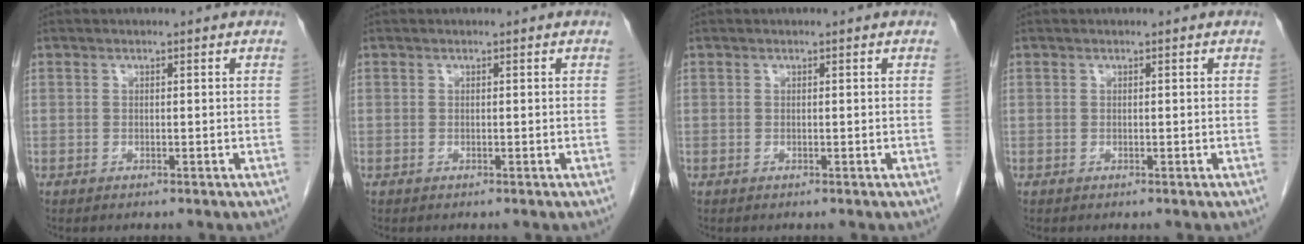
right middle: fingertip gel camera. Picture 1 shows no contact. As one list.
[{"total": 0.0}, {"total": 0.0}, {"total": 0.0}]